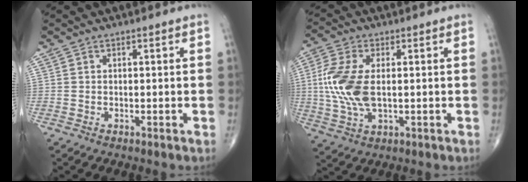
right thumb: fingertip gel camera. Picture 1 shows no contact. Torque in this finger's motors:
{"motor_torque": [0.44, 2.48, 0.88, -0.24, 0.36]}